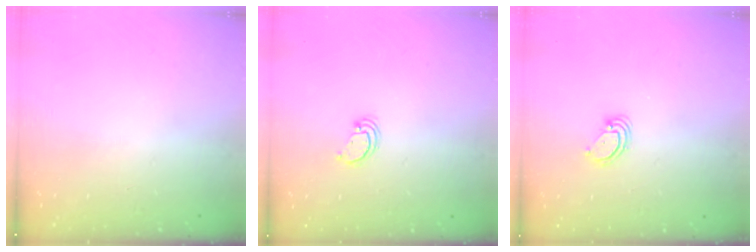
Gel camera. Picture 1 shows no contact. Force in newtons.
{"total": 2.4, "press": 2.4, "slide": 0.2}
{"total": 3.6, "press": 3.6, "slide": 0.2}